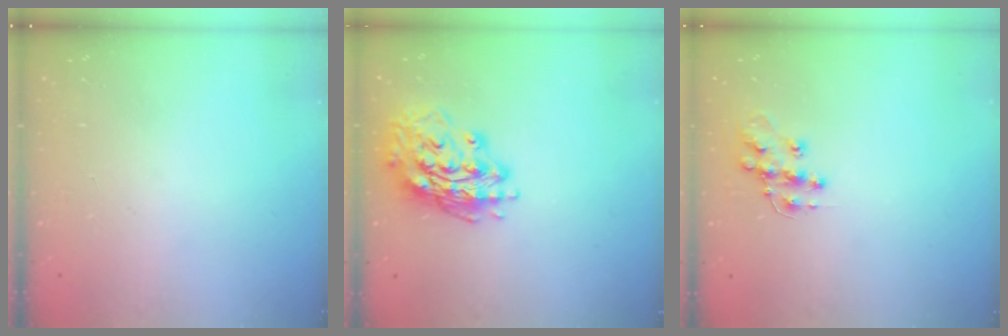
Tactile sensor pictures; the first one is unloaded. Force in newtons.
{"total": 16.3, "press": 16.1, "slide": 2.8}
{"total": 10.7, "press": 10.7, "slide": 0.7}